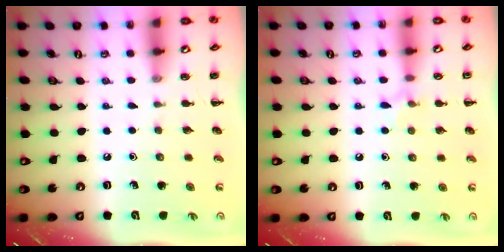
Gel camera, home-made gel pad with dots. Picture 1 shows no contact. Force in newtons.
{"total": 5.8, "press": 5.5, "slide": 2.0}